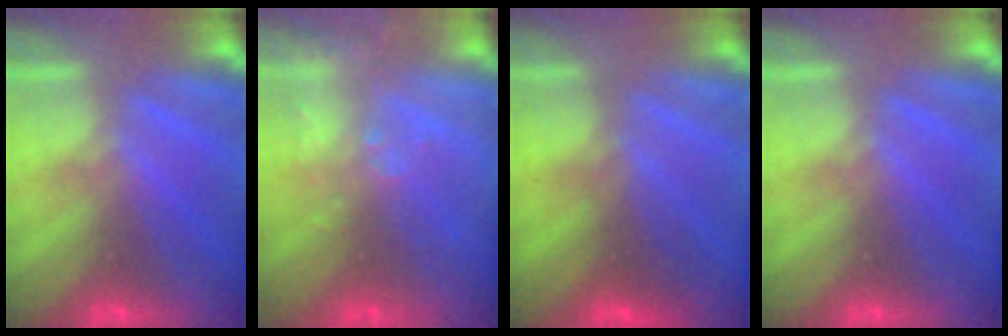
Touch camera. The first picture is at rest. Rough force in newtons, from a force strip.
{"total": 6.9}
{"total": 2.7}
{"total": 0.0}